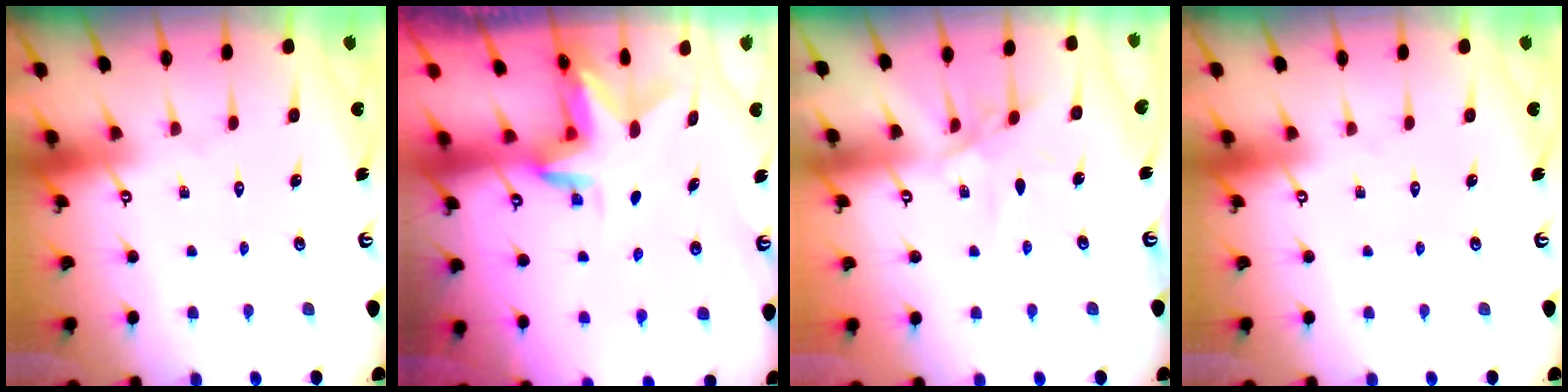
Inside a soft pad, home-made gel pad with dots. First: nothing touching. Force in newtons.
{"total": 3.0, "press": 3.0, "slide": 0.3}
{"total": 5.9, "press": 5.8, "slide": 0.7}
{"total": 0.0}